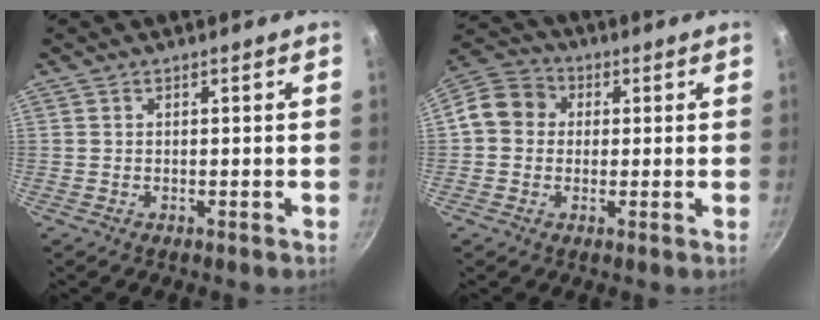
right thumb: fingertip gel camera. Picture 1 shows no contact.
{"total": 8.6, "force": [0.6, 7.6, 4.1], "torque": [-0.049, 0.023, -0.011]}